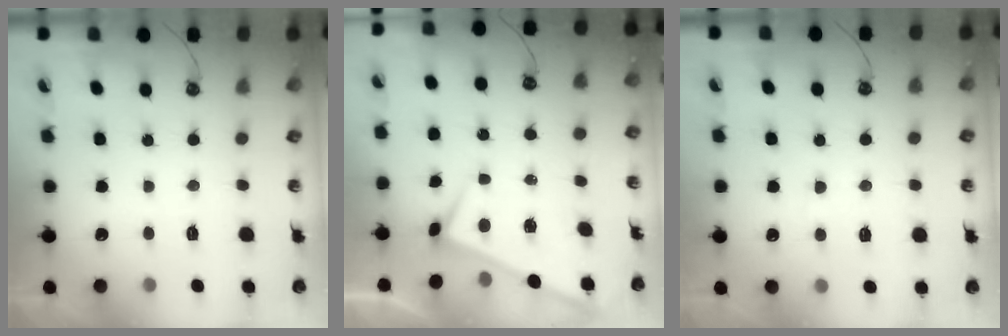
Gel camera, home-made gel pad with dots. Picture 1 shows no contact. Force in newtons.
{"total": 1.4, "press": 1.3, "slide": 0.3}
{"total": 1.6, "press": 1.4, "slide": 0.7}